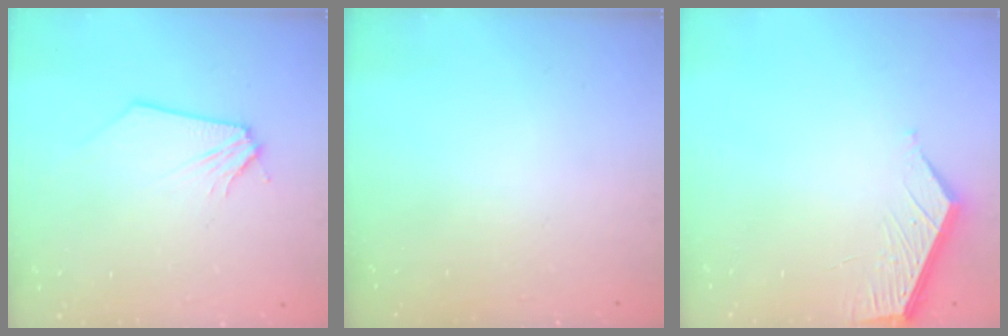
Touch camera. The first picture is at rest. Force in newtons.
{"total": 0.0}
{"total": 5.6, "press": 5.6, "slide": 0.2}